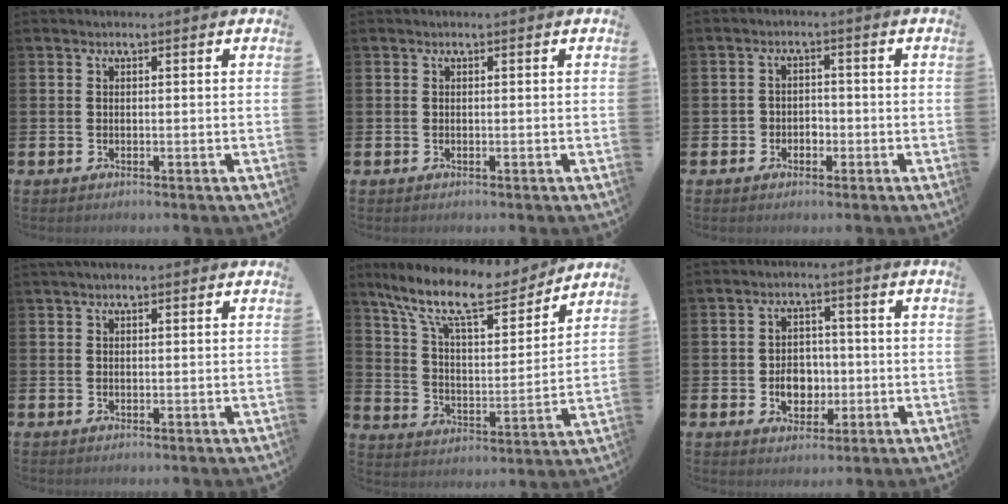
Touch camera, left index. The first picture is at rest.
{"total": 0.0}
{"total": 2.3, "force": [-1.3, 1.8, 0.1], "torque": [-0.009, 0.005, -0.032]}
{"total": 1.1, "force": [1.0, 0.2, 0.6], "torque": [0.002, -0.004, 0.014]}
{"total": 13.0, "force": [10.7, 3.8, 6.3], "torque": [-0.149, -0.062, 0.184]}
{"total": 4.6, "force": [-1.0, 3.8, 2.5], "torque": [-0.039, 0.003, -0.025]}